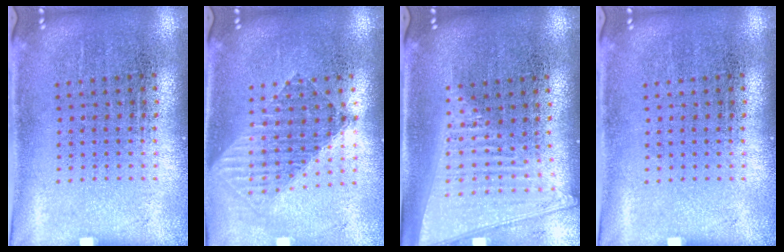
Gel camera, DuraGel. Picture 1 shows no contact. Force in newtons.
{"total": 1.5, "press": 1.3, "slide": 0.7}
{"total": 1.9, "press": 1.7, "slide": 0.9}
{"total": 0.0}